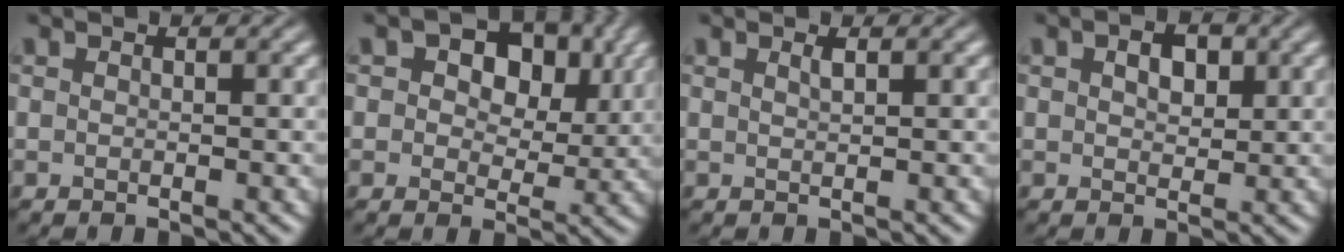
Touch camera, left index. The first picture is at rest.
{"total": 6.8, "force": [2.2, 4.4, 4.8], "torque": [-0.067, 0.002, 0.018]}
{"total": 0.9, "force": [0.5, 0.2, 0.6], "torque": [-0.007, 0.002, 0.008]}
{"total": 2.7, "force": [1.0, 1.7, 1.9], "torque": [-0.031, 0.003, 0.016]}